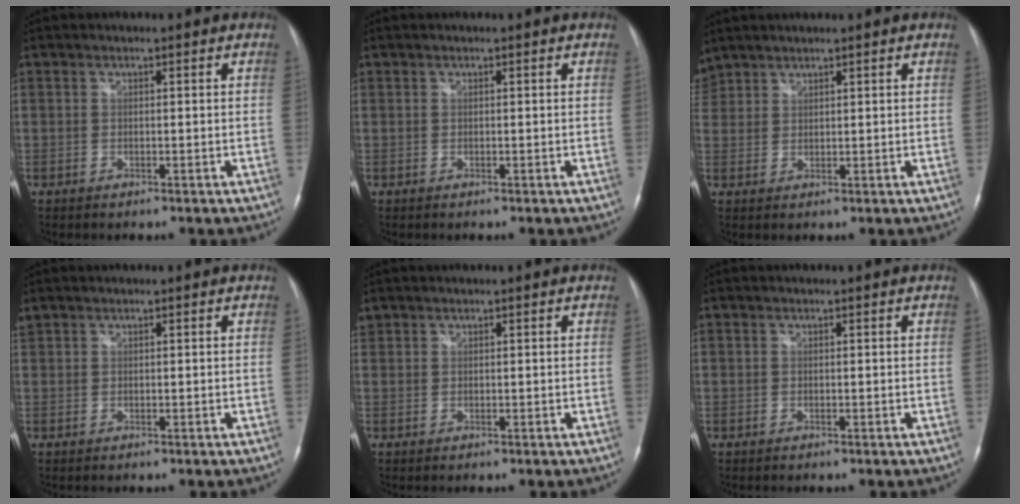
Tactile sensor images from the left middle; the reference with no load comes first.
{"total": 0.0}
{"total": 3.8, "force": [3.5, 1.6, 0.3], "torque": [-0.015, 0.019, 0.076]}
{"total": 0.9, "force": [0.7, 0.4, 0.2], "torque": [-0.014, 0.019, 0.023]}
{"total": 1.0, "force": [0.7, 0.7, 0.0], "torque": [0.000, 0.015, 0.016]}
{"total": 0.0}